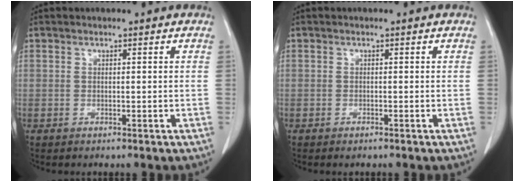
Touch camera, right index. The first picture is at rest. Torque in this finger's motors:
{"motor_torque": [0.11, -0.15, 0.03, 0.02]}